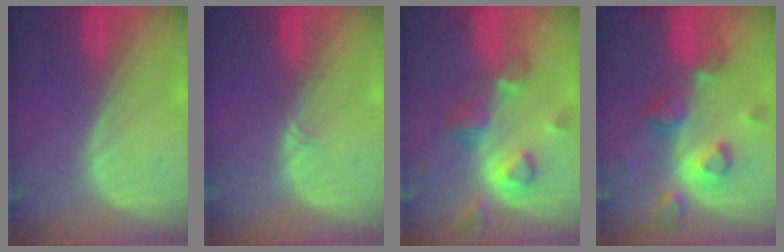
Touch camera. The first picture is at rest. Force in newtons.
{"total": 1.1, "press": 1.1, "slide": 0.1}
{"total": 8.0, "press": 7.2, "slide": 3.5}
{"total": 8.0, "press": 7.7, "slide": 2.2}